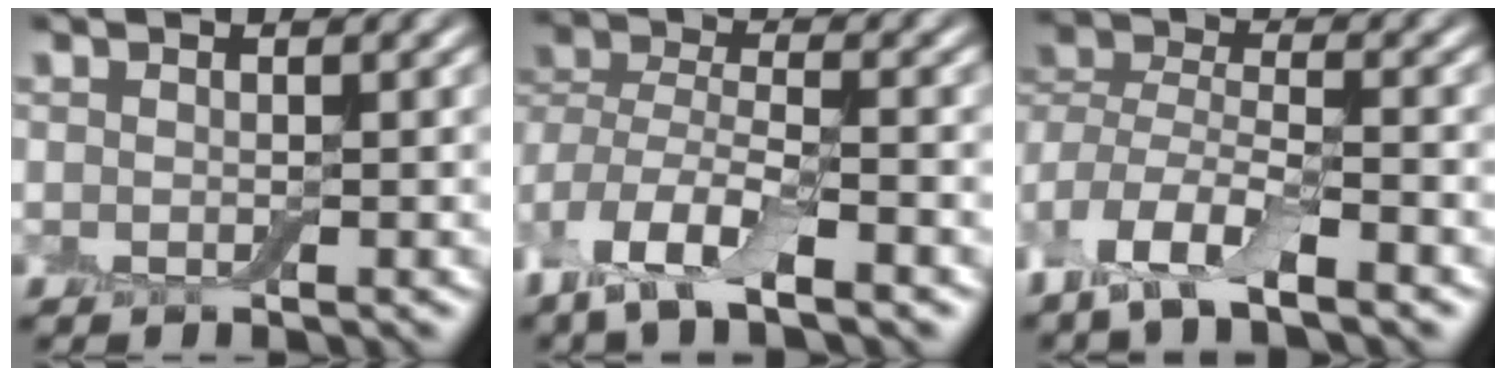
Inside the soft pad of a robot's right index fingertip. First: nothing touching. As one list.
[{"total": 9.3, "force": [-5.1, 3.8, 6.8], "torque": [-0.148, -0.008, -0.103]}, {"total": 8.4, "force": [-4.8, 3.3, 6.0], "torque": [-0.128, -0.006, -0.101]}]